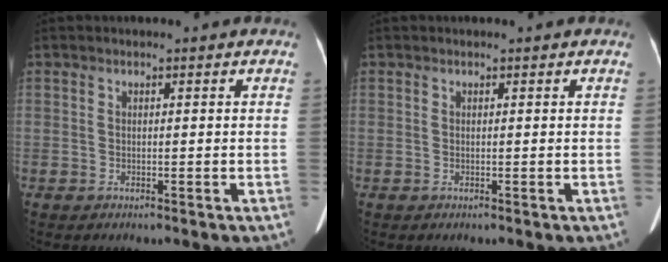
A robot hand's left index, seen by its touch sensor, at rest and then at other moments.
{"total": 0.0}